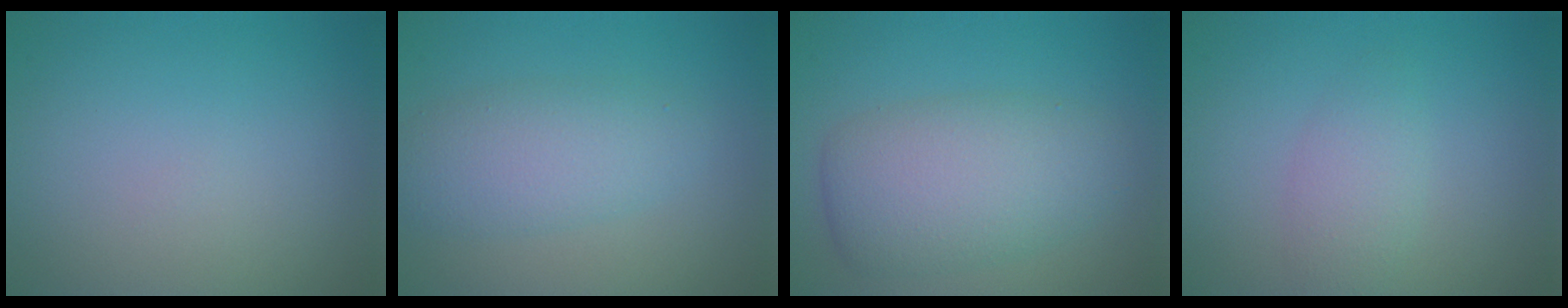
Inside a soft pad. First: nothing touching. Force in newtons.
{"total": 4.1, "press": 4.1, "slide": 0.1}
{"total": 6.0, "press": 6.0, "slide": 0.1}
{"total": 2.2, "press": 2.2, "slide": 0.1}